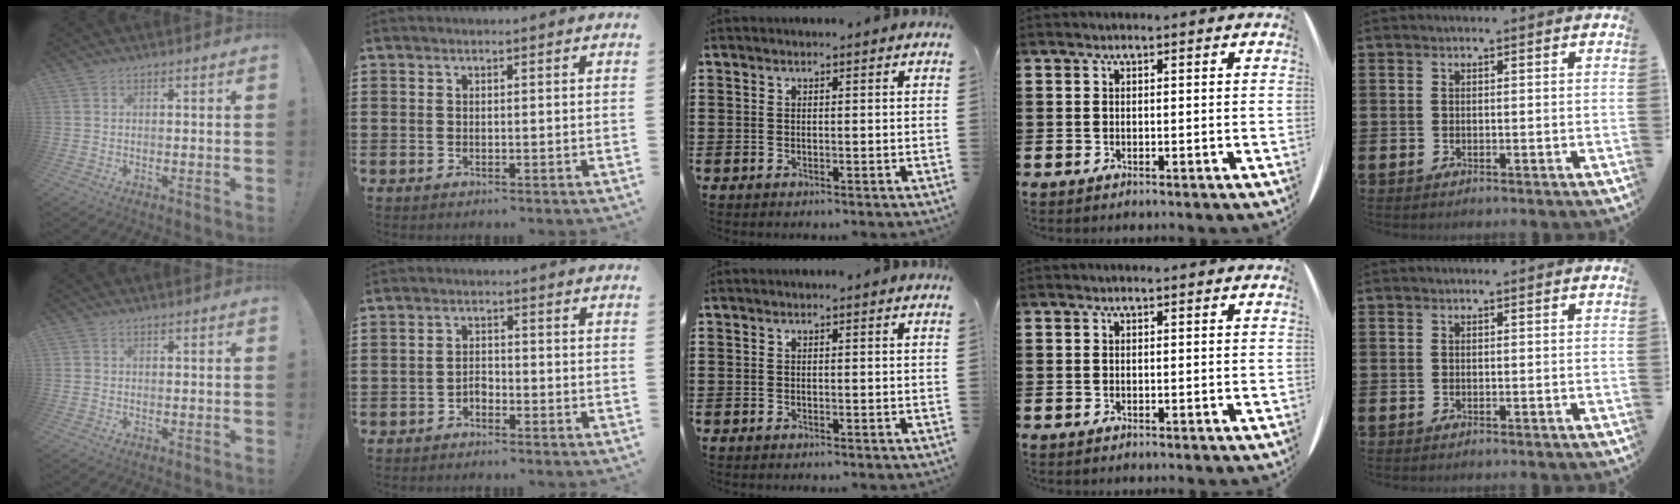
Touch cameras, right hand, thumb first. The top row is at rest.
{"index": {"total": 1.7, "force": [-1.4, 0.8, 0.5], "torque": [-0.014, 0.004, -0.030]}}